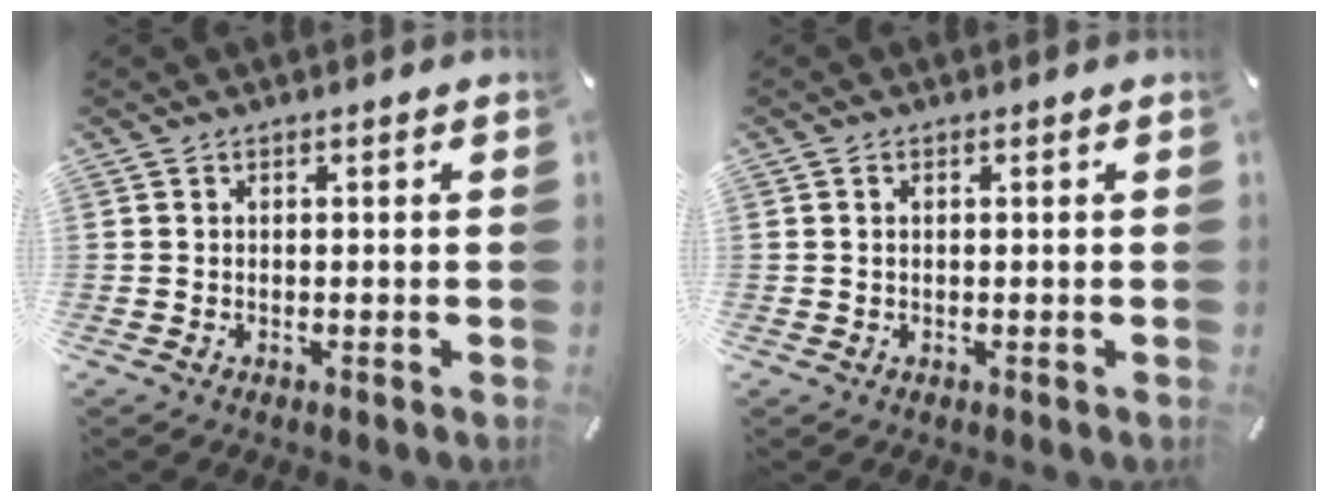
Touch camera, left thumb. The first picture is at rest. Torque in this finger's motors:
{"motor_torque": [-0.10, -0.34, 0.01, 0.11, -0.03]}